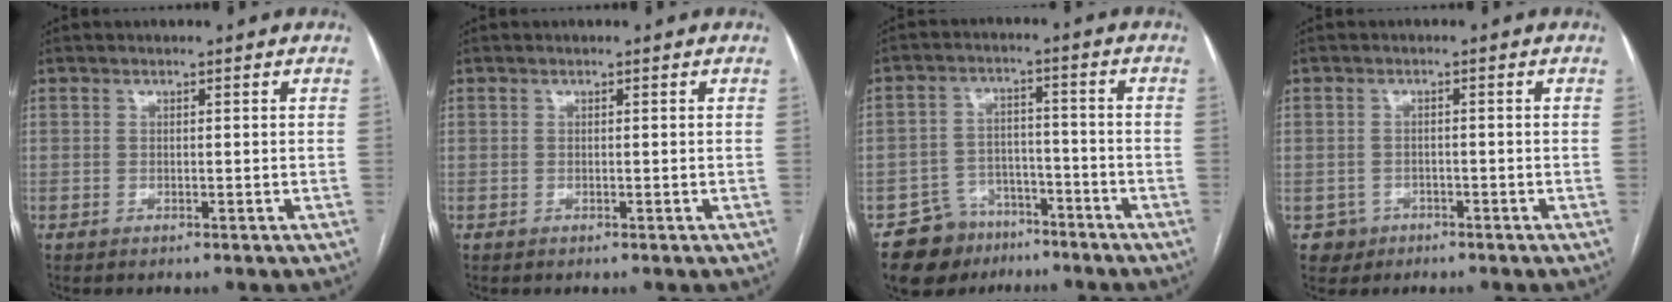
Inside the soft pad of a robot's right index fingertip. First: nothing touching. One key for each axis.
{"total": 0.0}
{"total": 8.4, "fx": -6.0, "fy": 5.7, "fz": 1.0, "tx": -0.018, "ty": 0.023, "tz": -0.096}
{"total": 2.9, "fx": -1.4, "fy": 2.6, "fz": -0.3, "tx": 0.013, "ty": 0.013, "tz": -0.022}